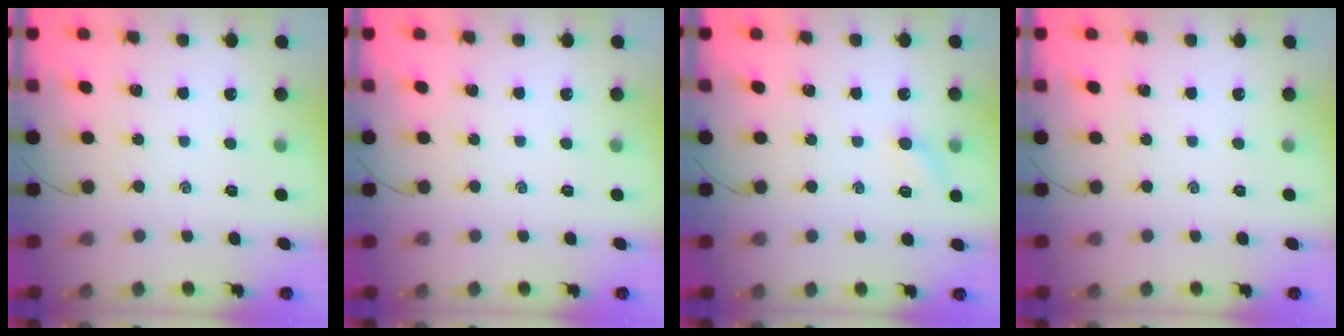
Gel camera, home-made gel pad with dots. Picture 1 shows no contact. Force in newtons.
{"total": 0.0}
{"total": 5.7, "press": 5.3, "slide": 2.0}
{"total": 0.0}